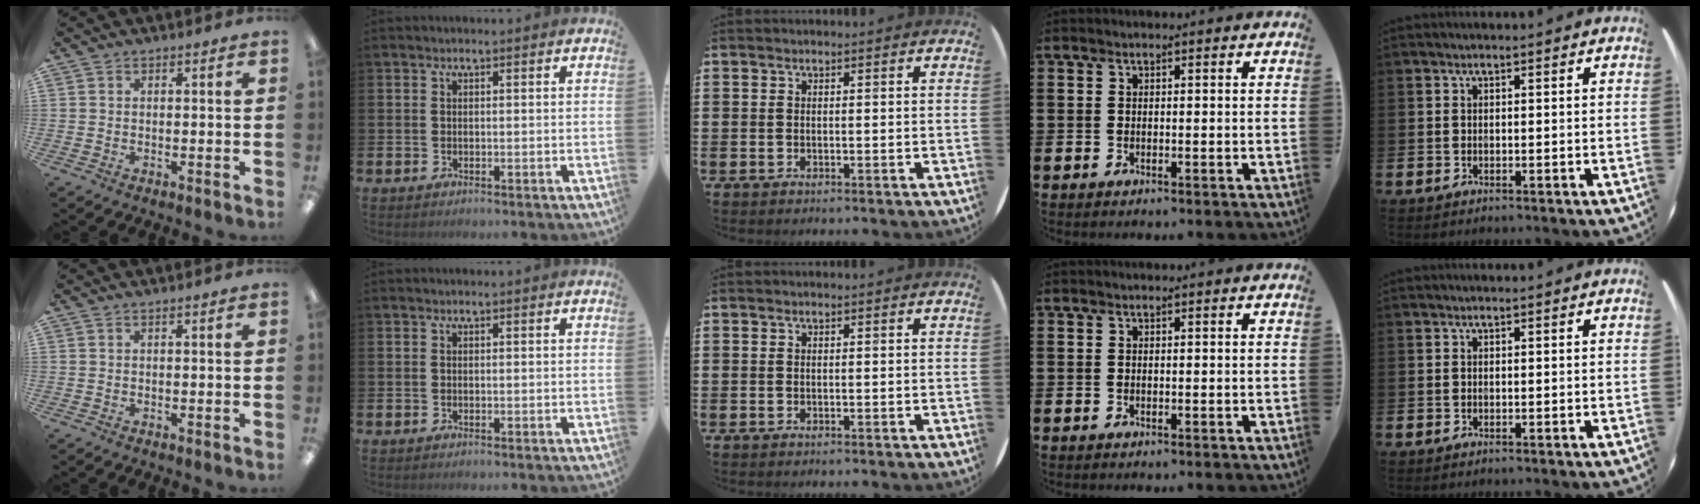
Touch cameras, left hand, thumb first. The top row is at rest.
{}